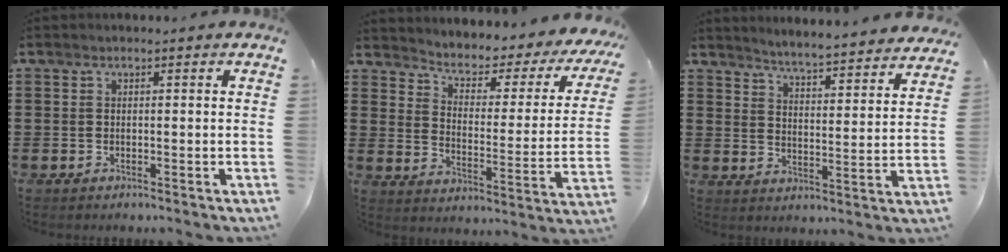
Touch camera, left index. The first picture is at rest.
{"total": 2.9, "force": [2.1, 1.4, 1.5], "torque": [-0.046, -0.020, 0.024]}
{"total": 4.0, "force": [3.9, -0.9, 0.2], "torque": [-0.027, -0.039, 0.061]}